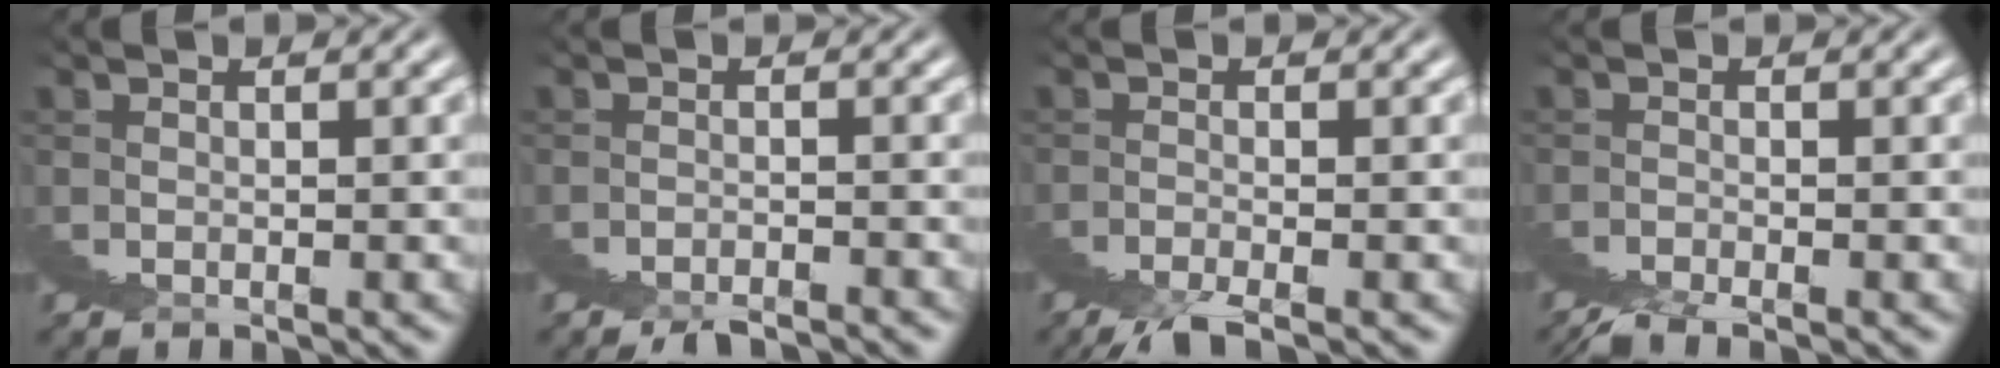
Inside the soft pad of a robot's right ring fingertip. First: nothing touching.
{"total": 1.9, "force": [-0.7, -1.4, -0.9], "torque": [0.029, 0.018, -0.018]}
{"total": 1.9, "force": [-0.2, -1.7, 0.8], "torque": [-0.005, 0.018, -0.009]}
{"total": 2.3, "force": [-0.7, -2.1, -0.7], "torque": [0.019, 0.010, -0.012]}